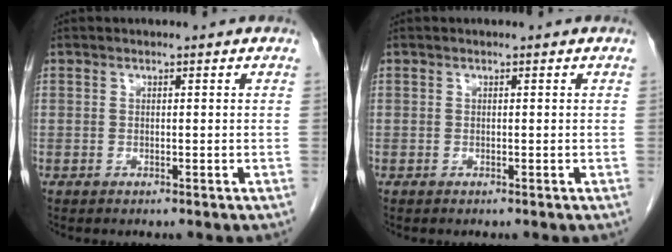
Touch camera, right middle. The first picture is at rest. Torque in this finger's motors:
{"motor_torque": [0.04, 0.00, 0.01, 0.00]}